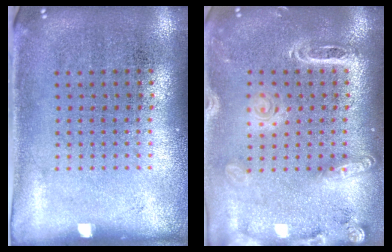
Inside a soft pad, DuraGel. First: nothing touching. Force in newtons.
{"total": 1.9, "press": 1.8, "slide": 0.7}